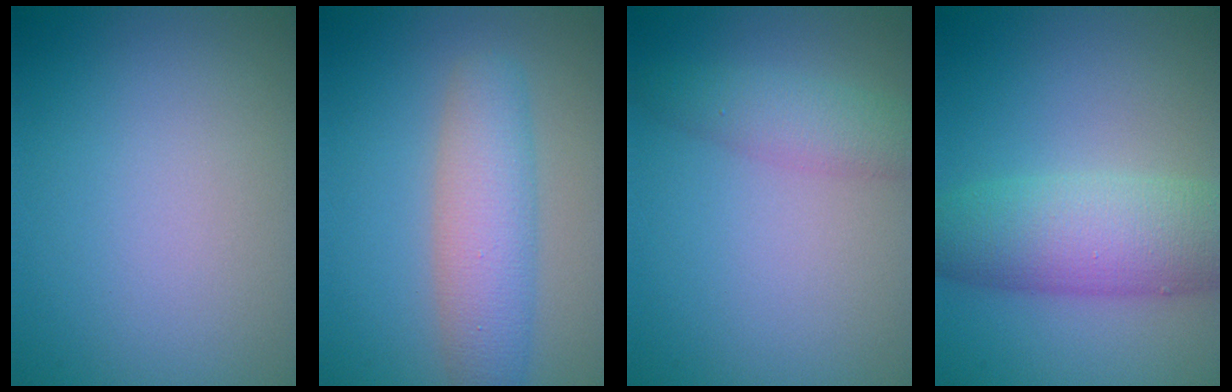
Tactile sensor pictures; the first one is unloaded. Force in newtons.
{"total": 4.8, "press": 4.8, "slide": 0.2}
{"total": 2.9, "press": 2.9, "slide": 0.1}
{"total": 7.1, "press": 7.1, "slide": 0.2}